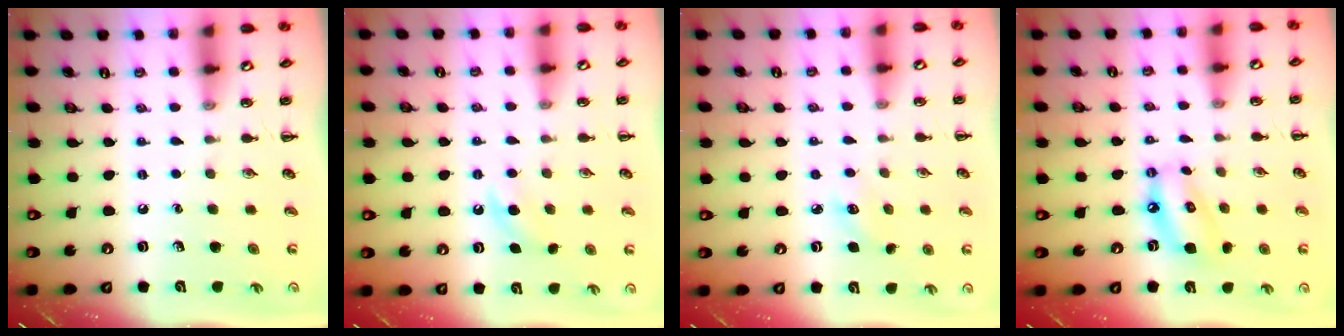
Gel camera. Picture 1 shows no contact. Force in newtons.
{"total": 6.1, "press": 5.8, "slide": 1.8}
{"total": 4.0, "press": 3.8, "slide": 1.1}
{"total": 10.4, "press": 10.1, "slide": 2.6}